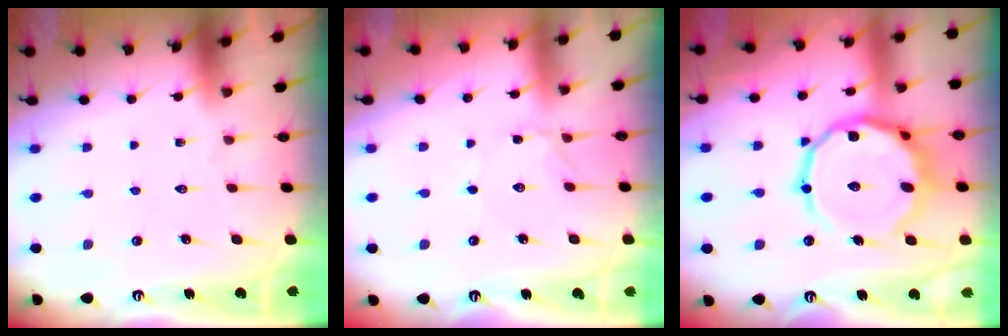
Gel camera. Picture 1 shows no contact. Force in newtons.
{"total": 1.0, "press": 1.0, "slide": 0.1}
{"total": 16.4, "press": 16.3, "slide": 1.9}